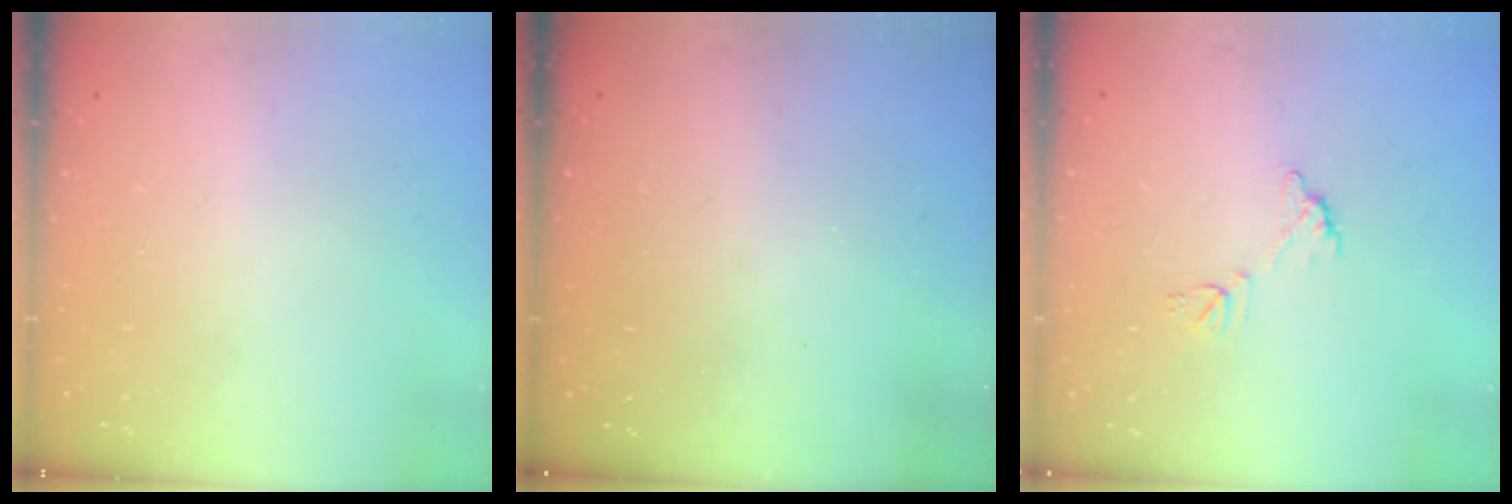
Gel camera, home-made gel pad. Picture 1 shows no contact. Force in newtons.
{"total": 3.1, "press": 3.1, "slide": 0.1}
{"total": 6.6, "press": 6.6, "slide": 0.3}